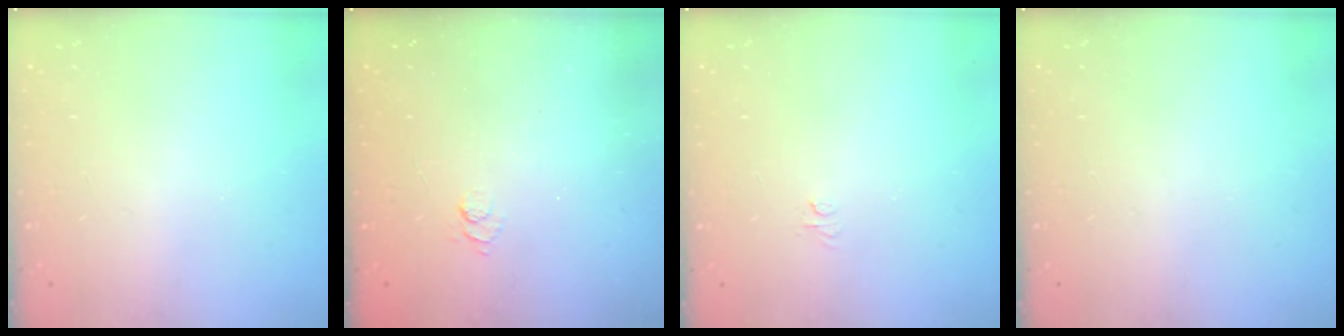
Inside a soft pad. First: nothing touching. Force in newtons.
{"total": 2.5, "press": 2.0, "slide": 1.4}
{"total": 3.1, "press": 3.0, "slide": 0.3}
{"total": 0.0}